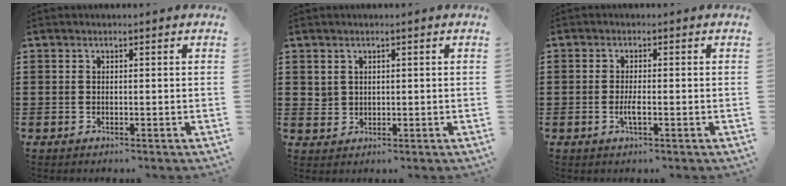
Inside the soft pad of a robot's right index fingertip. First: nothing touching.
{"total": 0.6, "force": [0.2, 0.6, 0.1], "torque": [-0.004, 0.003, 0.003]}
{"total": 2.4, "force": [-0.8, 0.4, 2.2], "torque": [-0.045, -0.004, -0.016]}